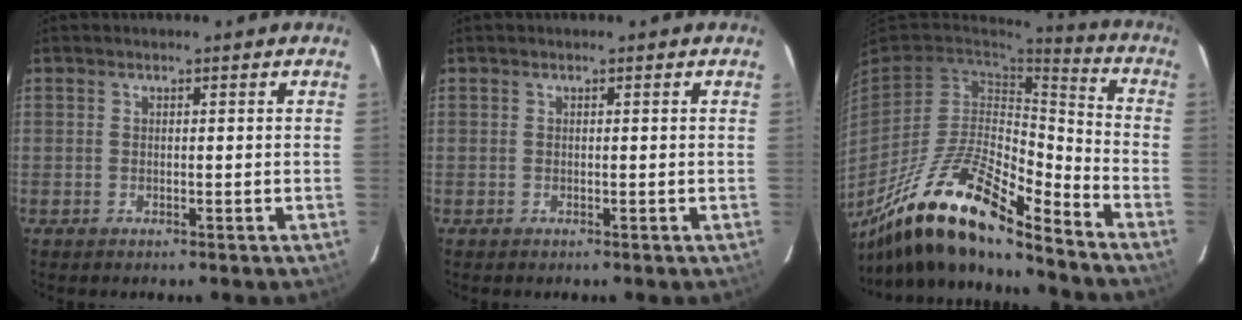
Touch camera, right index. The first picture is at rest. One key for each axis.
{"total": 0.0}
{"total": 20.6, "fx": -14.3, "fy": 5.0, "fz": 14.0, "tx": -0.266, "ty": -0.027, "tz": -0.267}